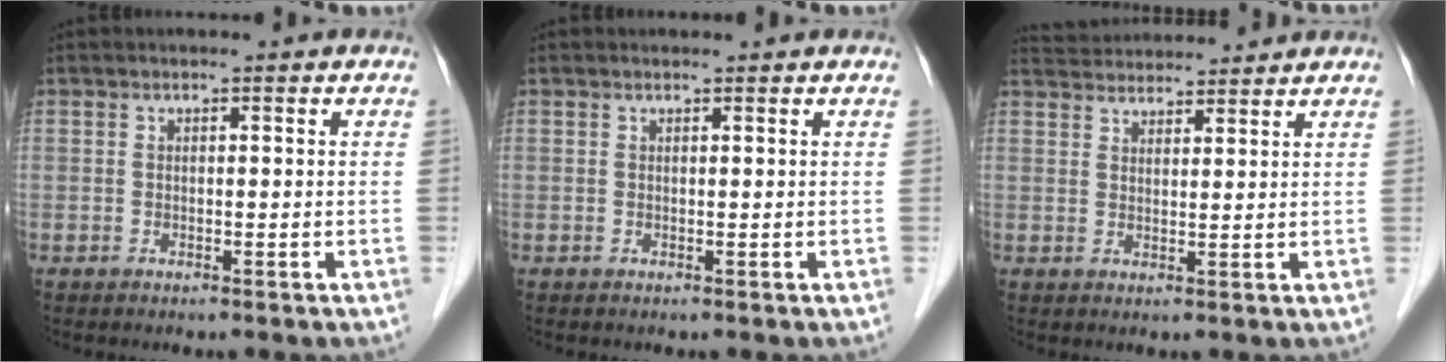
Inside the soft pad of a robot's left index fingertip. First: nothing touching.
{"total": 0.8, "force": [0.8, 0.0, 0.1], "torque": [-0.008, 0.006, 0.011]}
{"total": 8.4, "force": [8.2, 0.9, 1.6], "torque": [-0.033, 0.035, 0.127]}